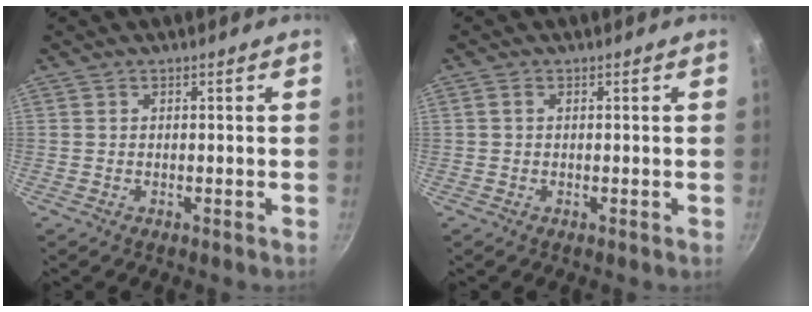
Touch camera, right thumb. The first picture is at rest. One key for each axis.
{"total": 0.9, "fx": 0.2, "fy": 0.6, "fz": 0.7, "tx": -0.013, "ty": 0.004, "tz": 0.003}